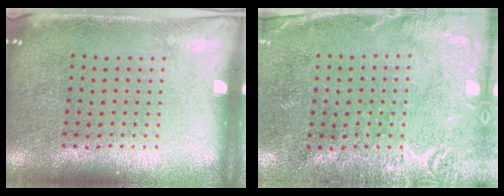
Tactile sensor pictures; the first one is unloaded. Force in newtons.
{"total": 2.7, "press": 2.6, "slide": 0.9}